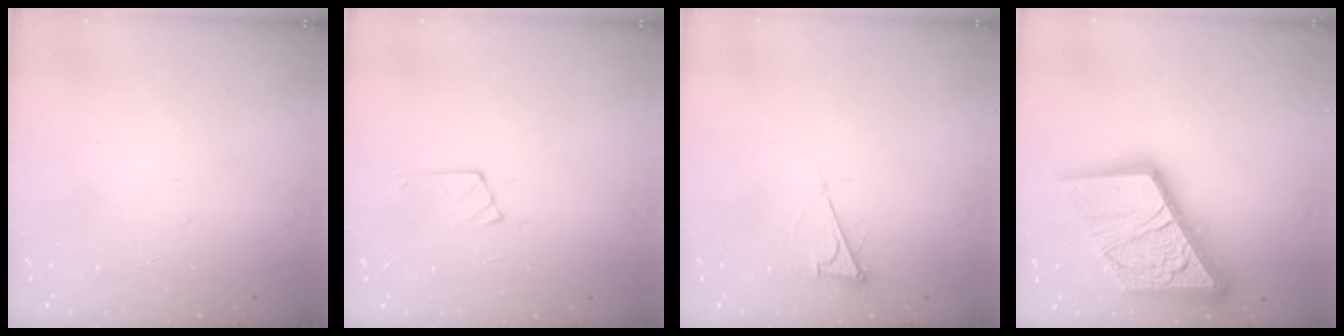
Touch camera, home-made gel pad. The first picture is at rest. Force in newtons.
{"total": 5.7, "press": 5.7, "slide": 0.6}
{"total": 6.3, "press": 6.3, "slide": 0.7}
{"total": 27.4, "press": 27.2, "slide": 3.0}